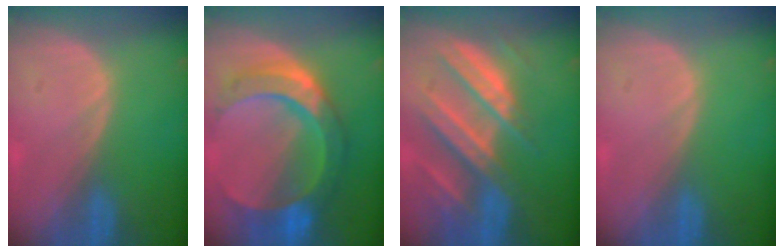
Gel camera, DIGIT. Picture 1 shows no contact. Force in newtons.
{"total": 11.1, "press": 11.0, "slide": 1.1}
{"total": 10.5, "press": 9.3, "slide": 5.0}
{"total": 0.0}